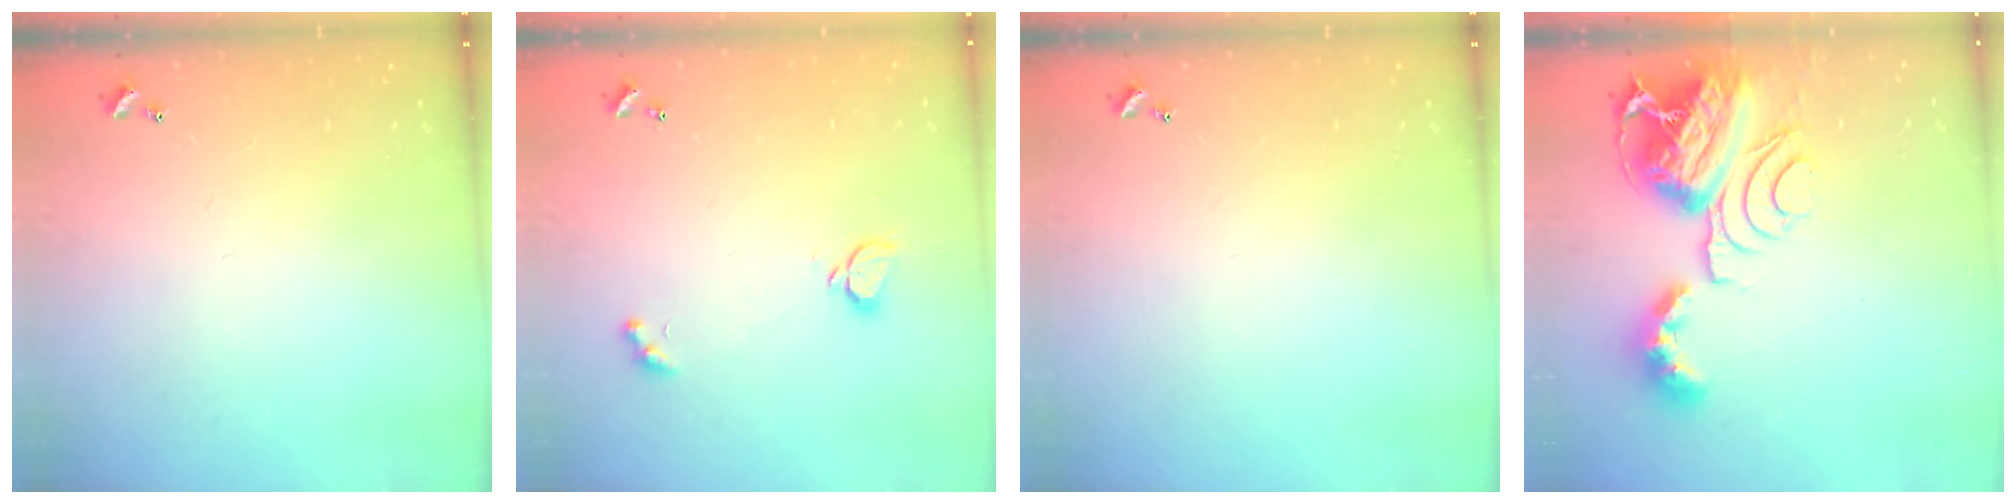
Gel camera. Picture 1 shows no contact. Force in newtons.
{"total": 2.1, "press": 1.9, "slide": 0.9}
{"total": 0.0}
{"total": 12.7, "press": 12.6, "slide": 1.5}